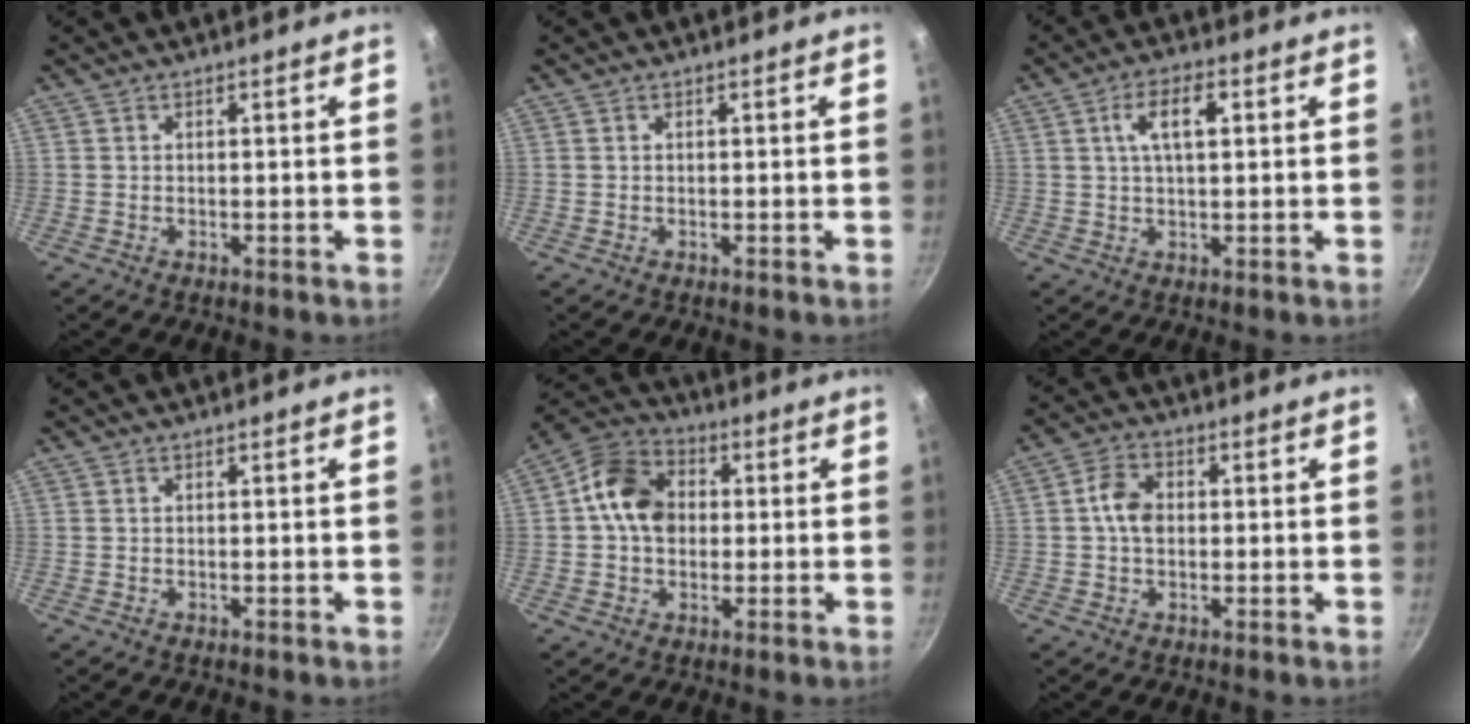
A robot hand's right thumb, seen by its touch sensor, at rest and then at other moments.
{"total": 0.0}
{"total": 6.6, "force": [1.9, 2.9, 5.7], "torque": [-0.093, 0.010, 0.029]}
{"total": 0.0}
{"total": 10.9, "force": [0.9, 8.6, 6.7], "torque": [-0.086, 0.019, -0.004]}
{"total": 5.5, "force": [0.1, 4.0, 3.8], "torque": [-0.058, 0.015, -0.006]}